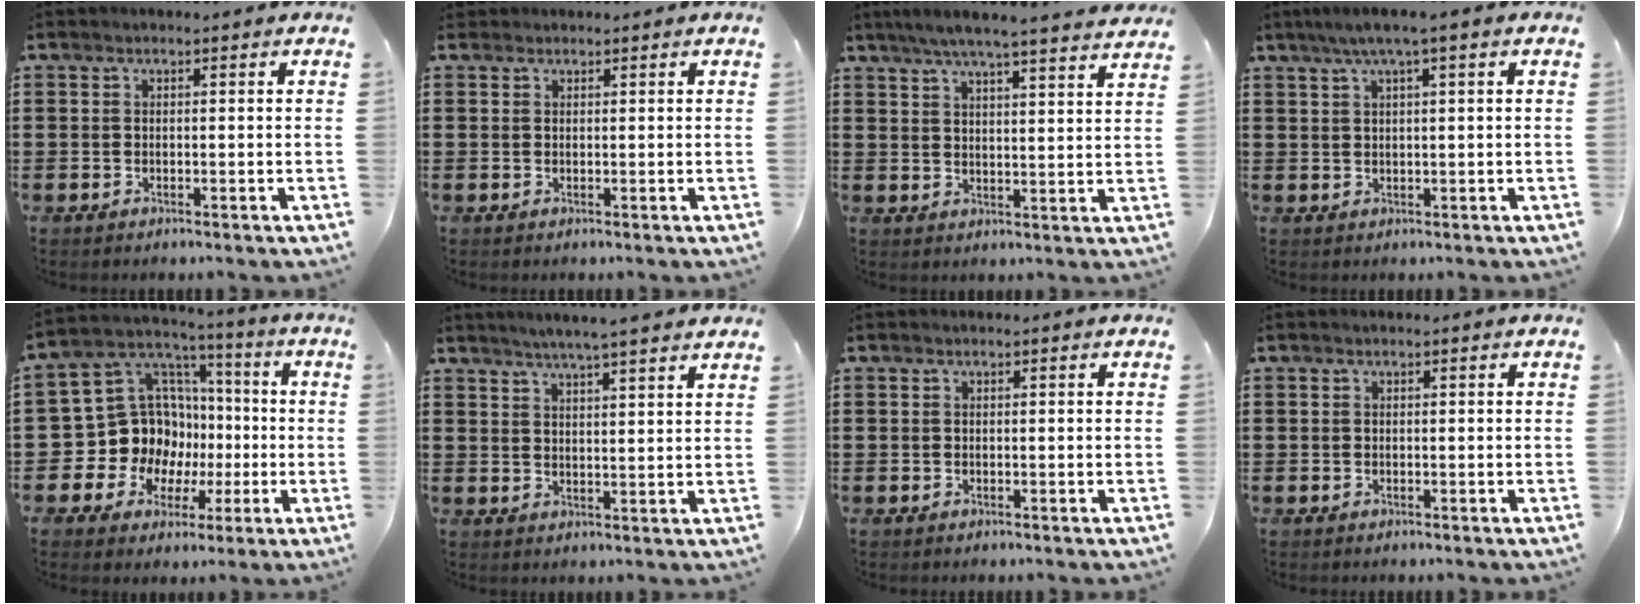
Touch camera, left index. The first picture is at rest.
{"total": 0.6, "force": [0.5, 0.4, 0.1], "torque": [-0.004, 0.003, 0.010]}
{"total": 5.4, "force": [4.8, -0.4, 2.4], "torque": [-0.062, -0.022, 0.083]}
{"total": 3.0, "force": [1.2, 0.0, 2.8], "torque": [-0.054, 0.000, 0.019]}
{"total": 13.0, "force": [-1.6, 12.2, 4.1], "torque": [-0.137, -0.011, -0.016]}
{"total": 3.9, "force": [3.6, -0.6, 1.3], "torque": [-0.038, -0.012, 0.062]}
{"total": 0.0}
{"total": 0.0}